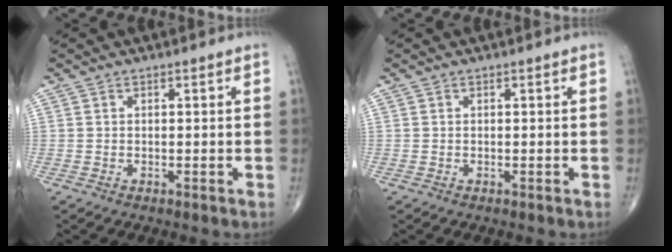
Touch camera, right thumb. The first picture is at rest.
{"total": 0.0}